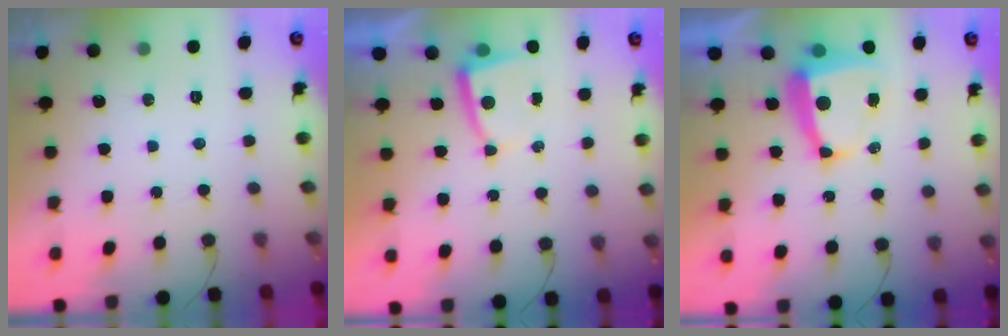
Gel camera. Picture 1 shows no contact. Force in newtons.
{"total": 2.8, "press": 2.7, "slide": 0.5}
{"total": 7.5, "press": 7.5, "slide": 0.8}